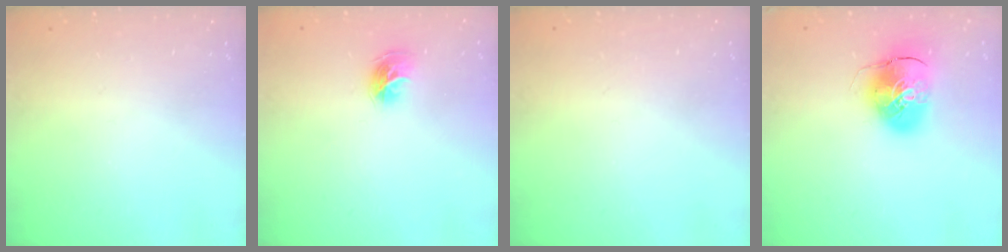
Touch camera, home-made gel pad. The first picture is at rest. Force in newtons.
{"total": 8.0, "press": 8.0, "slide": 0.7}
{"total": 0.8, "press": 0.8, "slide": 0.0}
{"total": 10.5, "press": 10.4, "slide": 1.8}